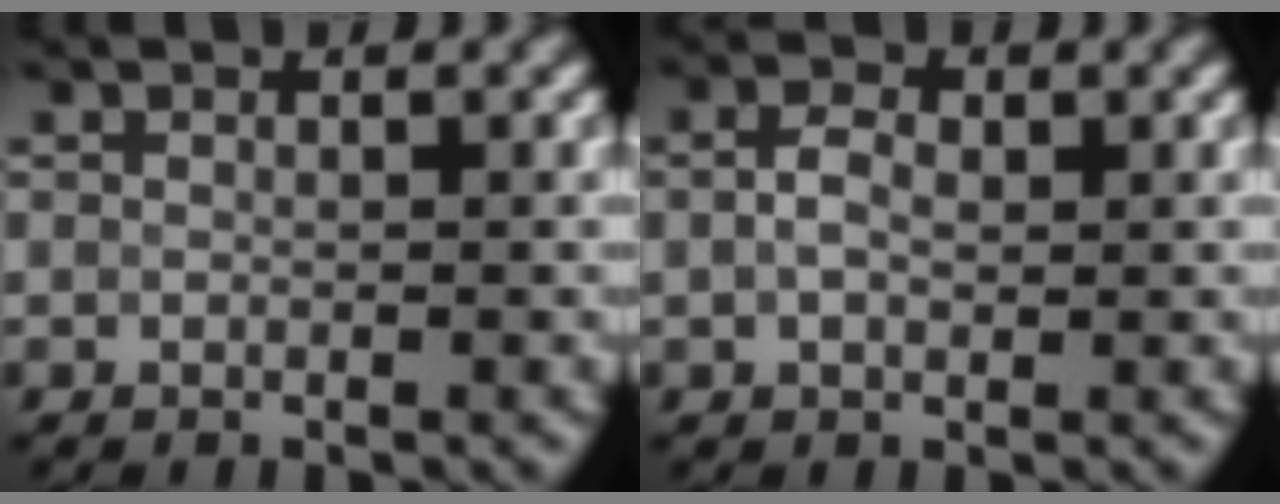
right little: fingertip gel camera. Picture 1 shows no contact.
{"total": 2.1, "force": [0.2, 1.2, 1.6], "torque": [-0.035, 0.009, 0.000]}